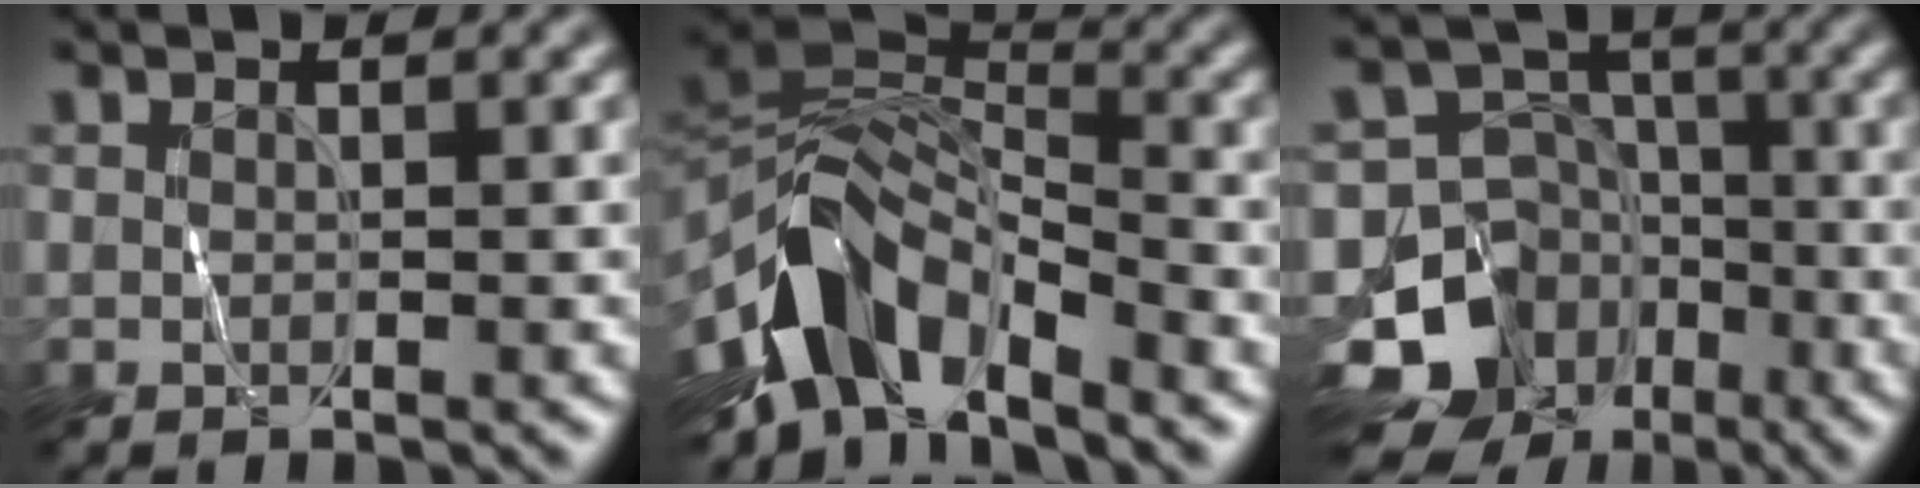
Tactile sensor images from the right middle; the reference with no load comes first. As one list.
[{"total": 8.5, "force": [-5.2, 4.0, 5.4], "torque": [-0.087, 0.007, -0.110]}, {"total": 13.3, "force": [-7.9, 10.2, 3.0], "torque": [-0.069, -0.022, -0.127]}]